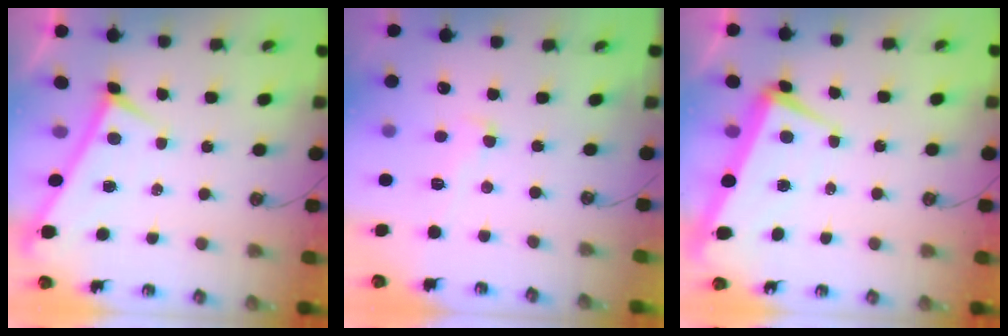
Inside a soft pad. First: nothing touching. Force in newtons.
{"total": 1.2, "press": 0.9, "slide": 0.8}
{"total": 1.6, "press": 1.4, "slide": 0.9}